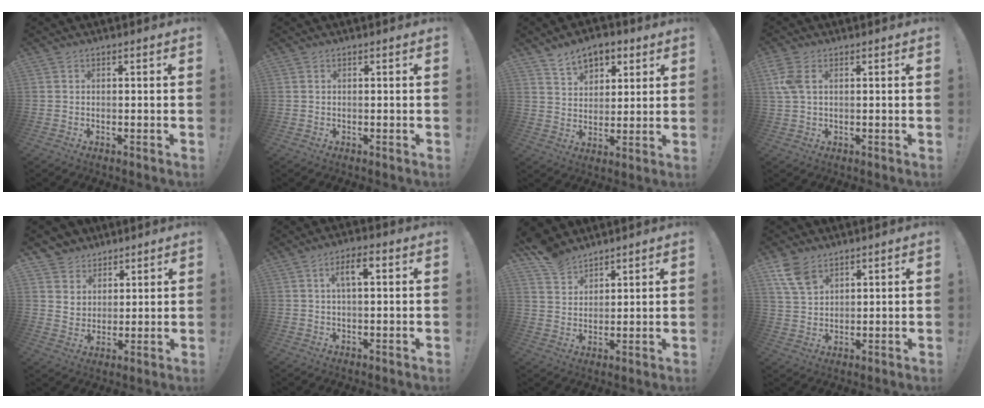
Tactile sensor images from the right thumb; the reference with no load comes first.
{"total": 0.0}
{"total": 9.5, "force": [6.0, 6.1, 4.1], "torque": [-0.055, -0.029, 0.114]}
{"total": 5.3, "force": [1.6, 2.7, 4.3], "torque": [-0.095, 0.002, 0.028]}
{"total": 7.0, "force": [4.2, 5.6, 0.3], "torque": [-0.002, -0.037, 0.085]}
{"total": 5.7, "force": [1.5, 1.9, 5.2], "torque": [-0.084, 0.003, 0.019]}
{"total": 8.5, "force": [7.0, 4.3, 2.0], "torque": [-0.036, -0.048, 0.138]}
{"total": 8.2, "force": [5.4, 4.5, 4.4], "torque": [-0.081, -0.018, 0.108]}